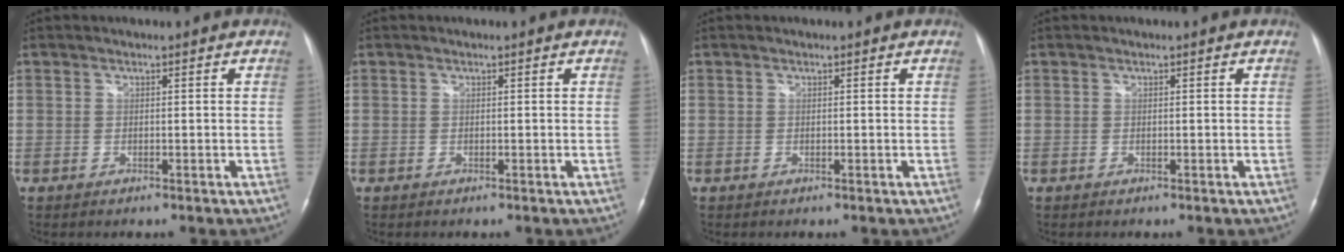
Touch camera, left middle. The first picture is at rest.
{"total": 0.0}
{"total": 0.0}
{"total": 0.0}